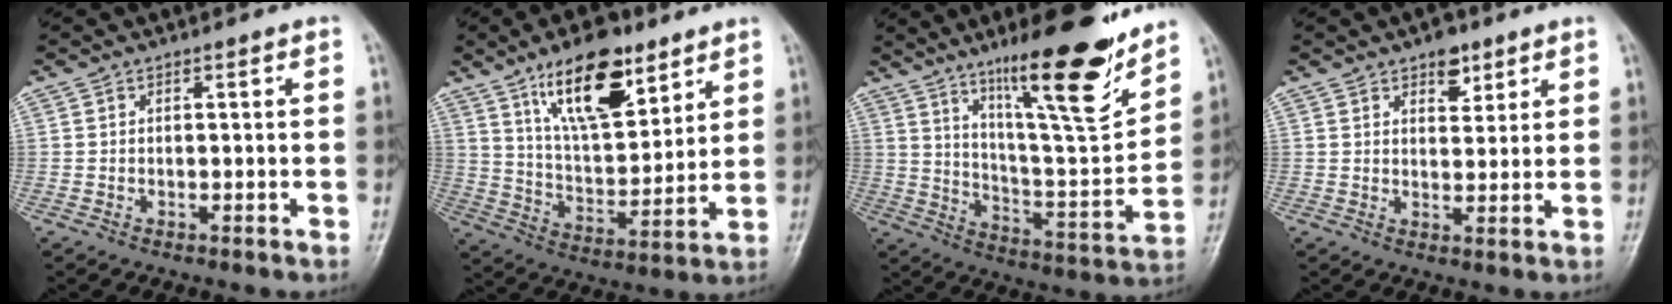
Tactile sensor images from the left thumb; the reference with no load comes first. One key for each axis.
{"total": 17.0, "fx": 10.1, "fy": 7.3, "fz": 11.6, "tx": -0.152, "ty": -0.054, "tz": 0.179}
{"total": 22.0, "fx": 14.7, "fy": 4.0, "fz": 15.8, "tx": -0.219, "ty": -0.079, "tz": 0.245}
{"total": 5.0, "fx": 3.1, "fy": 2.8, "fz": 2.7, "tx": -0.013, "ty": -0.016, "tz": 0.045}